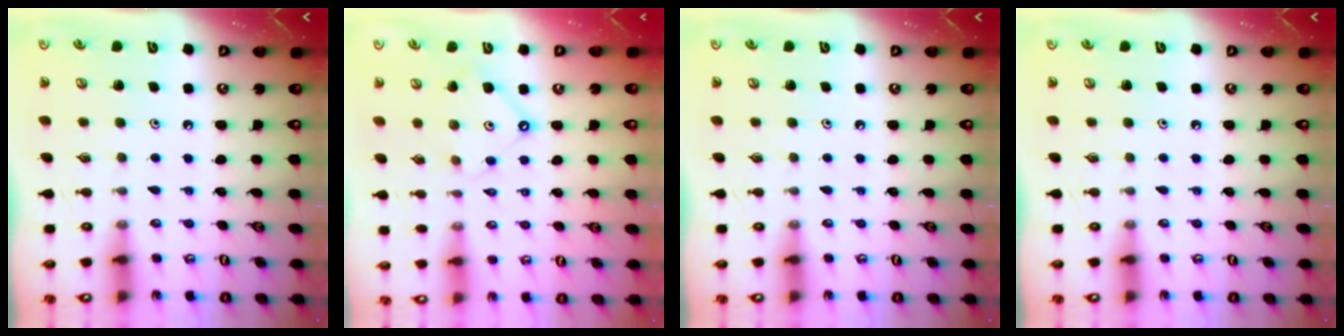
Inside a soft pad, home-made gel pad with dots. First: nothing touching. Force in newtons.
{"total": 7.6, "press": 7.5, "slide": 0.7}
{"total": 0.0}
{"total": 0.0}